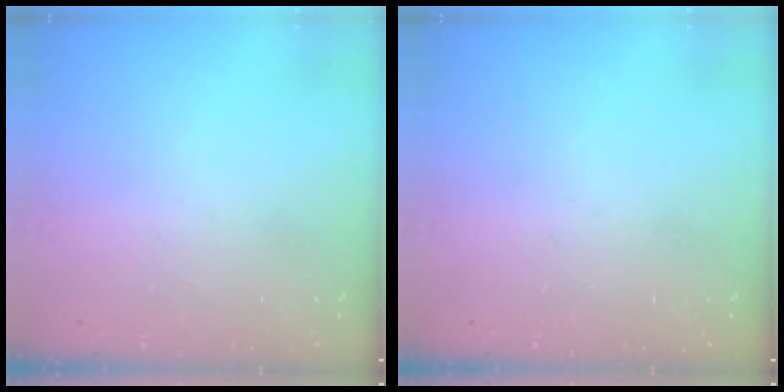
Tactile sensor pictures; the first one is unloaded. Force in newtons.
{"total": 0.0}